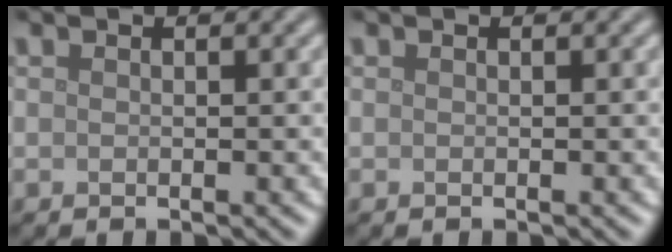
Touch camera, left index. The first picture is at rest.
{"total": 0.0}